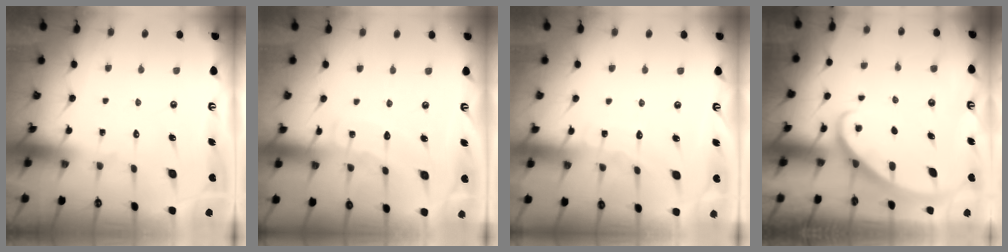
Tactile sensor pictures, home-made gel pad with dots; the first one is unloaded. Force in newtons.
{"total": 5.9, "press": 5.9, "slide": 0.6}
{"total": 4.7, "press": 4.7, "slide": 0.4}
{"total": 2.2, "press": 2.2, "slide": 0.2}